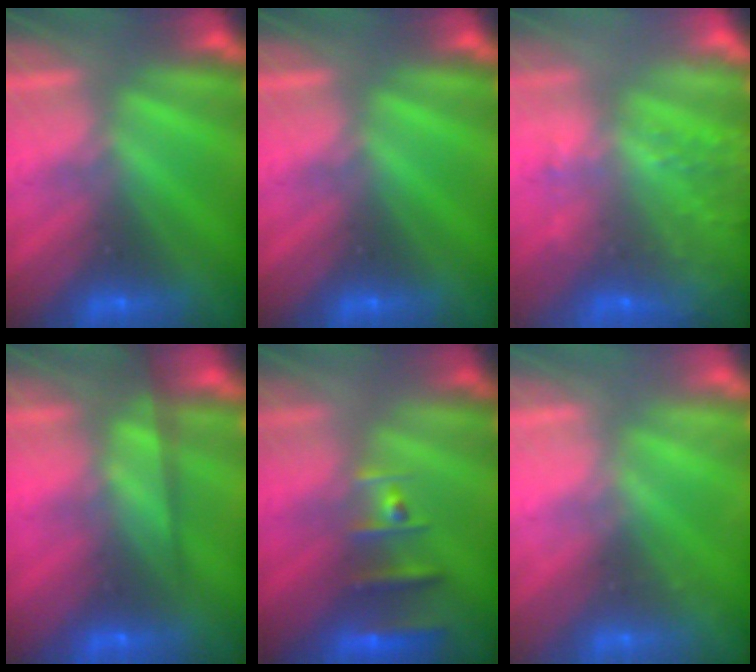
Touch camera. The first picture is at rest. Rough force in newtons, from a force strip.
{"total": 0.0}
{"total": 10.8}
{"total": 7.3}
{"total": 2.4}
{"total": 2.0}